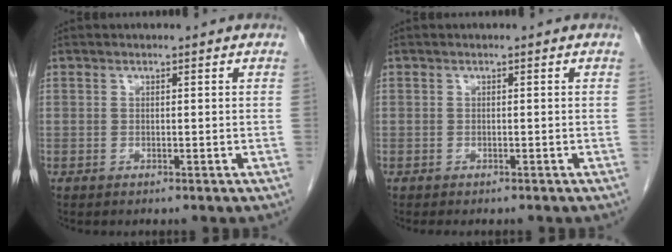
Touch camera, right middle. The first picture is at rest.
{"total": 1.6, "force": [-1.3, 0.5, 0.6], "torque": [-0.010, -0.004, -0.014]}